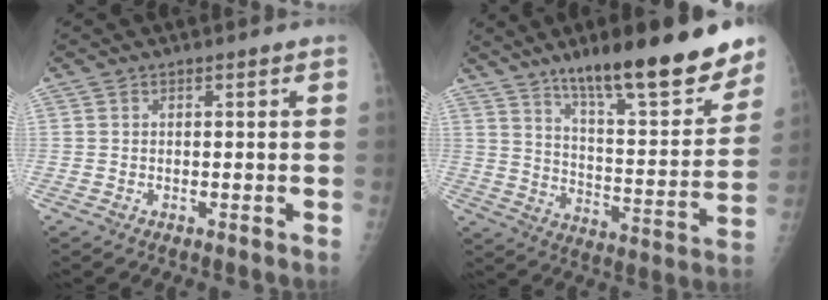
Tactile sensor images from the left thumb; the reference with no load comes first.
{"total": 23.1, "force": [16.2, 5.3, 15.7], "torque": [-0.200, -0.083, 0.255]}